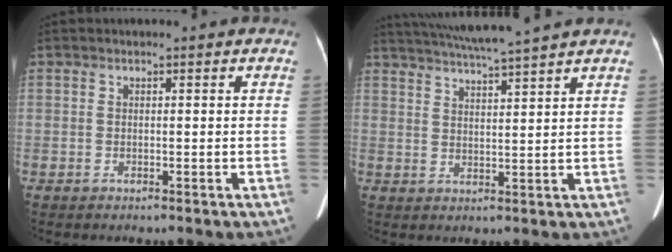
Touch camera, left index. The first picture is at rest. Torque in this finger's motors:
{"motor_torque": [0.18, -0.63, 0.04, 0.07]}